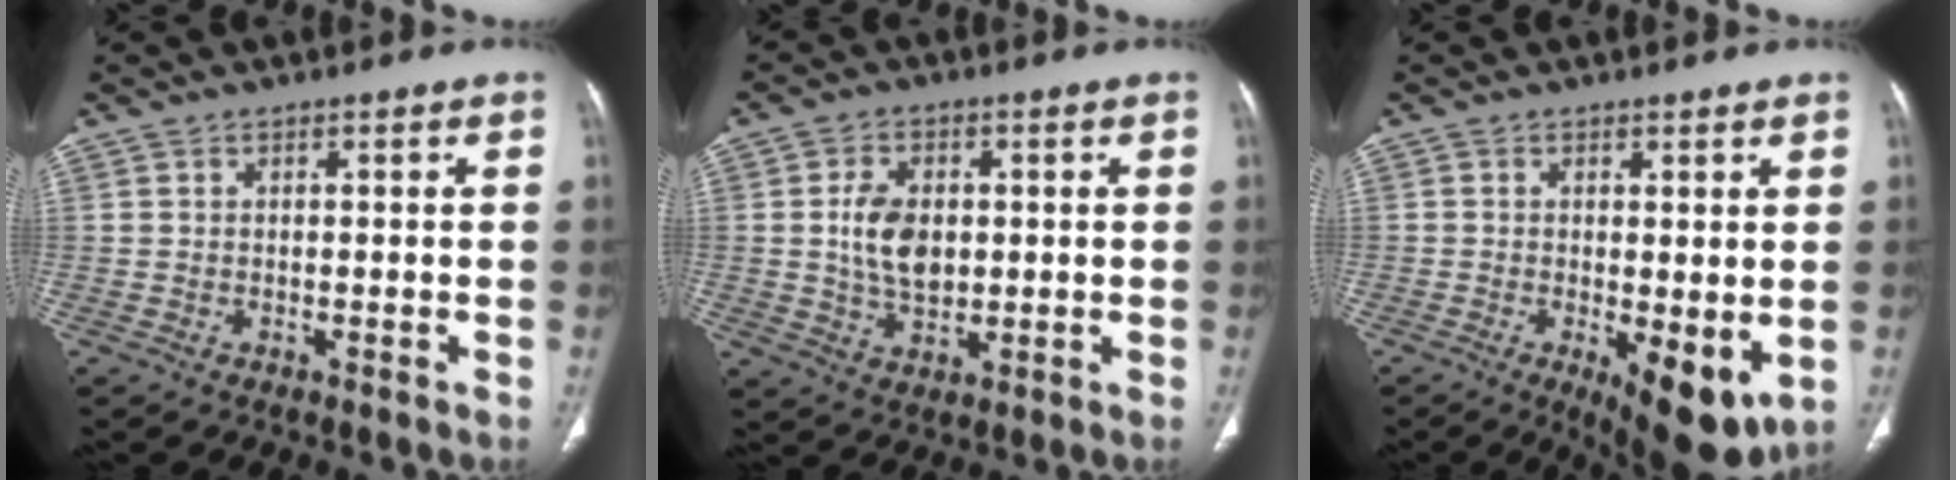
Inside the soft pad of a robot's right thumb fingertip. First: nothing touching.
{"total": 8.1, "force": [0.6, 5.4, 6.0], "torque": [-0.094, -0.004, 0.016]}
{"total": 10.9, "force": [-2.2, 4.1, 9.9], "torque": [-0.132, -0.025, -0.019]}